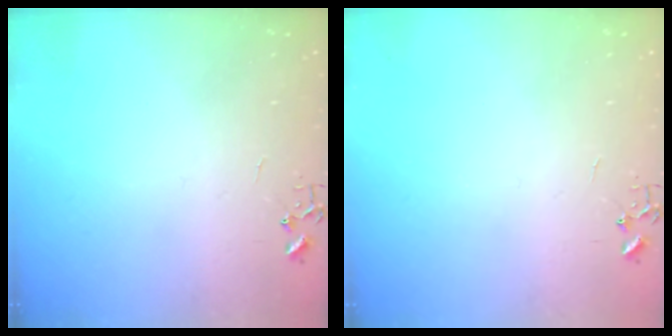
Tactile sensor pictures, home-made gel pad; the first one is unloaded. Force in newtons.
{"total": 0.0}